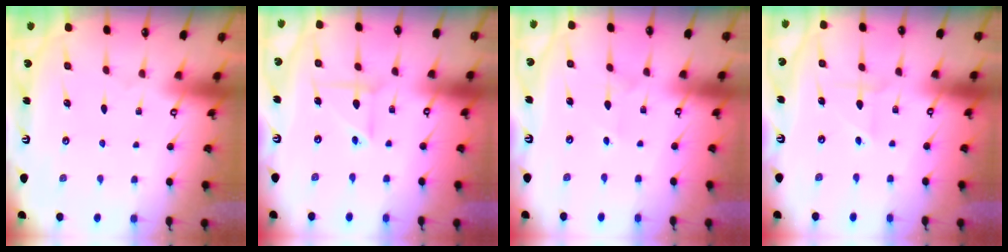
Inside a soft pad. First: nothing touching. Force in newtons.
{"total": 3.9, "press": 3.6, "slide": 1.3}
{"total": 2.3, "press": 2.3, "slide": 0.2}
{"total": 2.9, "press": 2.9, "slide": 0.3}